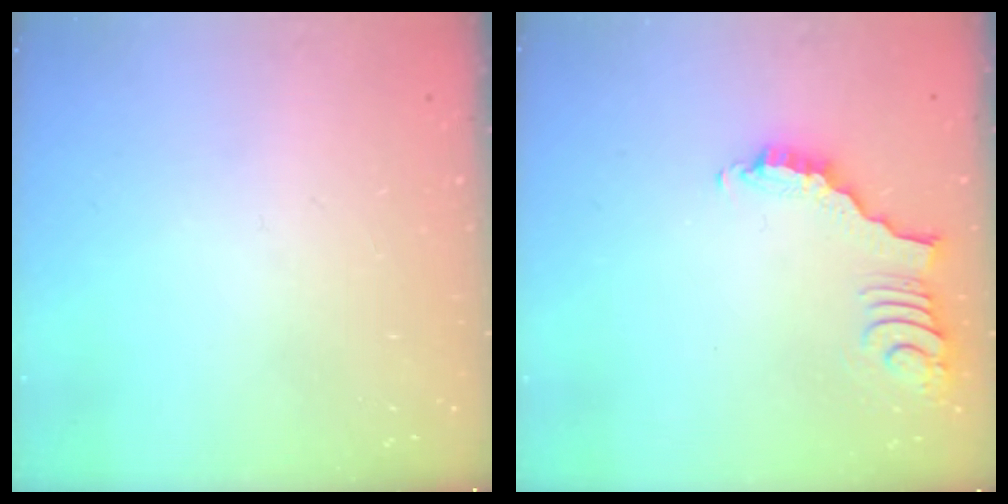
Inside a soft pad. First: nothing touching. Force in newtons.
{"total": 2.5, "press": 2.5, "slide": 0.3}